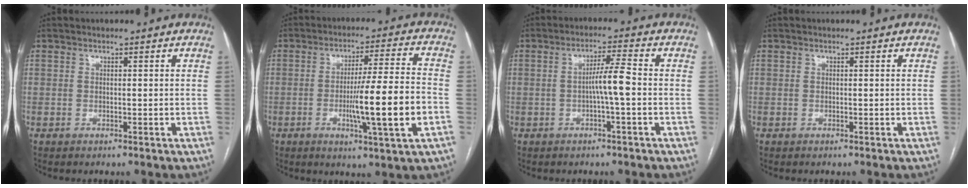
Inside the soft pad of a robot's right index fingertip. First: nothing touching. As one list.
[{"total": 12.7, "force": [-3.0, -0.4, 12.4], "torque": [-0.202, -0.009, -0.053]}, {"total": 4.9, "force": [-0.8, -0.2, 4.8], "torque": [-0.083, 0.007, -0.014]}, {"total": 0.0}]